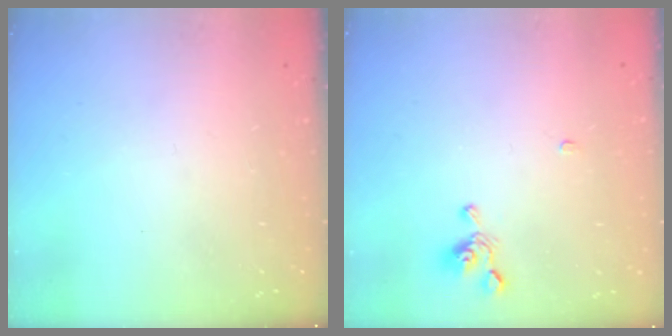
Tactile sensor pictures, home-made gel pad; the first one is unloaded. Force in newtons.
{"total": 2.9, "press": 2.8, "slide": 0.5}